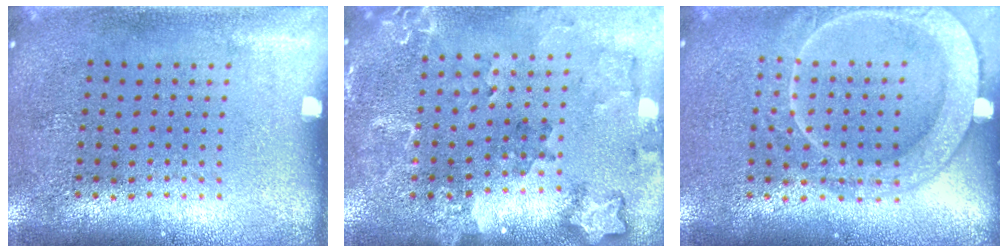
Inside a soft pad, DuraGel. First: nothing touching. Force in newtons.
{"total": 1.8, "press": 1.7, "slide": 0.4}
{"total": 3.6, "press": 3.5, "slide": 0.6}